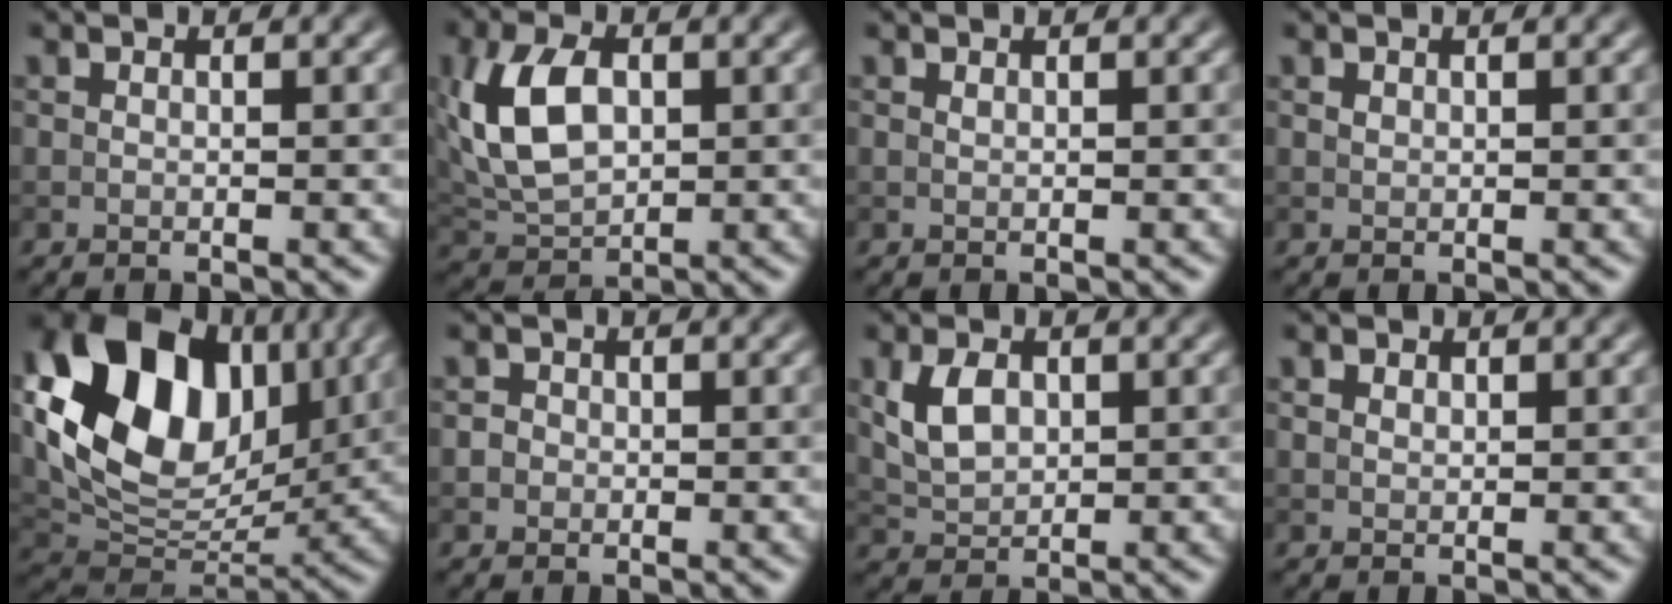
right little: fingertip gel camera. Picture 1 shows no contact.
{"total": 7.0, "force": [1.0, 4.4, 5.4], "torque": [-0.119, 0.009, 0.019]}
{"total": 0.0}
{"total": 0.6, "force": [0.3, 0.4, 0.2], "torque": [-0.004, -0.002, 0.008]}
{"total": 14.8, "force": [5.0, 10.0, 9.7], "torque": [-0.182, 0.015, 0.096]}
{"total": 1.2, "force": [0.1, 1.1, 0.5], "torque": [0.001, 0.004, -0.003]}
{"total": 3.6, "force": [0.9, 2.4, 2.5], "torque": [-0.057, 0.003, 0.020]}
{"total": 1.3, "force": [0.9, 0.8, 0.5], "torque": [-0.010, 0.001, 0.009]}